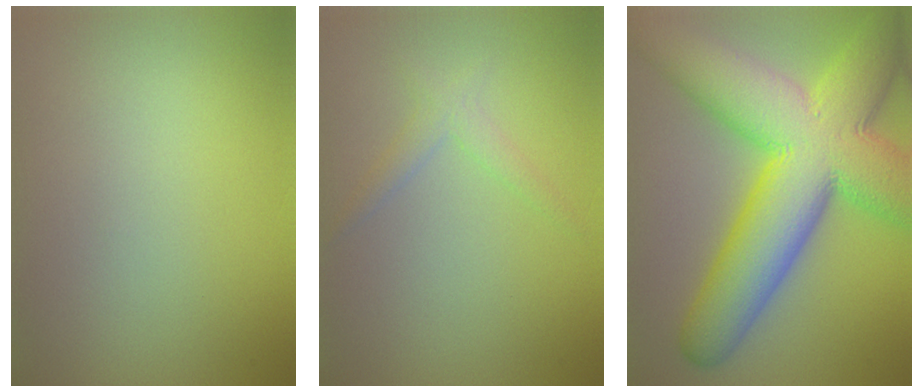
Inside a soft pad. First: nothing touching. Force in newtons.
{"total": 1.5, "press": 1.5, "slide": 0.1}
{"total": 14.6, "press": 14.5, "slide": 0.3}